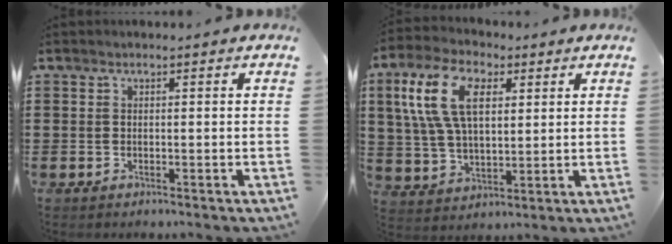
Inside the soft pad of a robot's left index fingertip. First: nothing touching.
{"total": 12.0, "force": [4.6, 6.5, 9.0], "torque": [-0.208, 0.014, 0.082]}